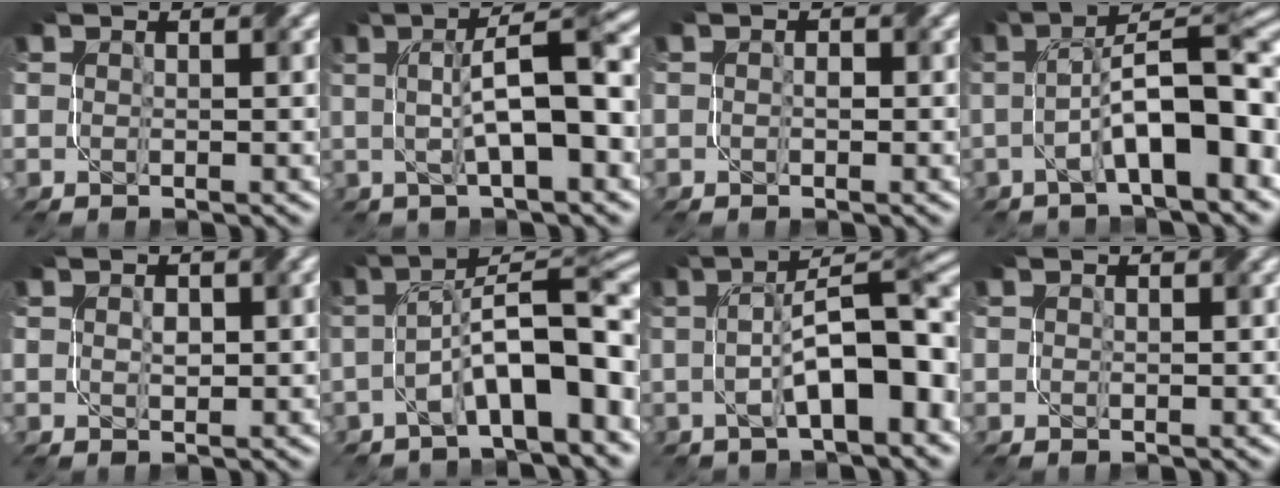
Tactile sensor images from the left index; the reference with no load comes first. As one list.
[{"total": 7.9, "force": [0.5, 2.0, 7.7], "torque": [-0.116, 0.013, 0.008]}, {"total": 0.6, "force": [-0.2, 0.4, 0.4], "torque": [-0.005, -0.002, -0.004]}, {"total": 10.3, "force": [-1.7, 3.1, 9.6], "torque": [-0.145, 0.016, -0.028]}, {"total": 1.3, "force": [0.0, 0.7, 1.1], "torque": [-0.017, 0.001, 0.005]}, {"total": 11.0, "force": [-3.2, 3.3, 10.0], "torque": [-0.149, 0.022, -0.048]}, {"total": 10.5, "force": [-1.1, 3.6, 9.8], "torque": [-0.138, 0.017, -0.018]}, {"total": 0.0}]